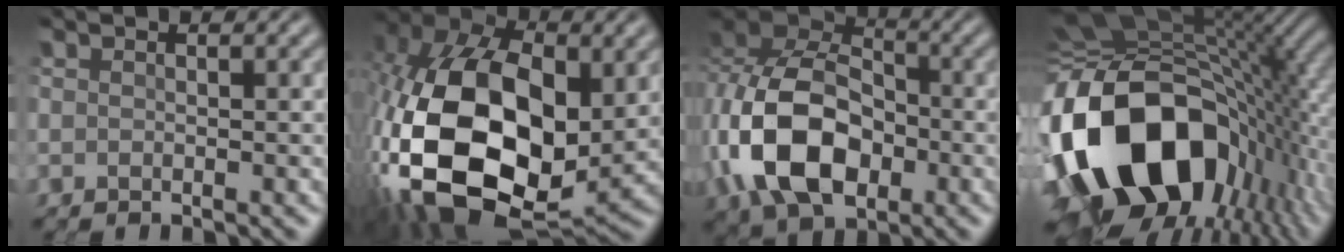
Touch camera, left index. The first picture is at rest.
{"total": 19.3, "force": [-1.3, 12.1, 15.0], "torque": [-0.345, -0.014, -0.017]}
{"total": 11.1, "force": [-3.0, 7.1, 7.9], "torque": [-0.180, -0.002, -0.061]}
{"total": 19.6, "force": [-4.9, 12.4, 14.4], "torque": [-0.286, -0.008, -0.092]}